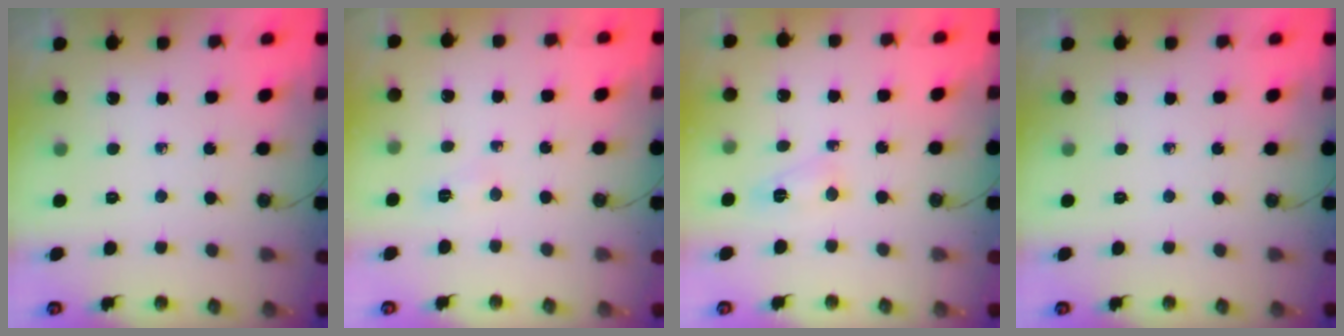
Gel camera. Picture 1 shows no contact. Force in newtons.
{"total": 2.6, "press": 2.1, "slide": 1.4}
{"total": 4.0, "press": 4.0, "slide": 0.6}
{"total": 0.0}